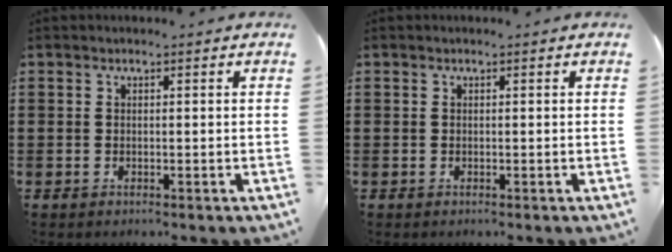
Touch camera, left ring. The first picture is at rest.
{"total": 0.0}